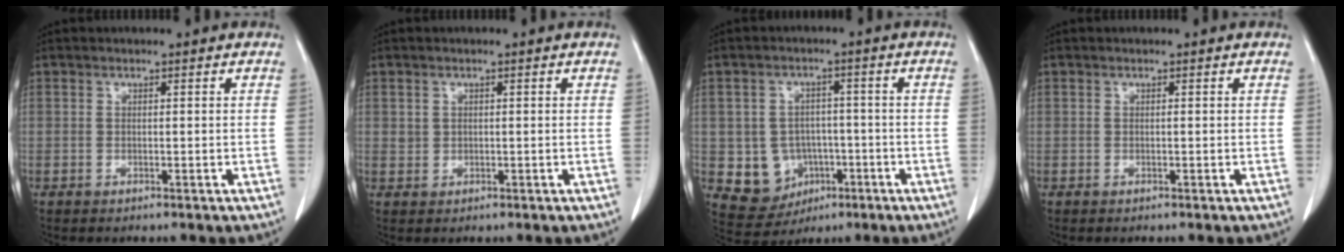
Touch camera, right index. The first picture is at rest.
{"total": 1.2, "force": [0.5, 1.1, 0.2], "torque": [0.005, 0.002, 0.006]}
{"total": 7.5, "force": [-1.6, 7.0, 2.0], "torque": [-0.035, 0.014, -0.011]}
{"total": 0.0}